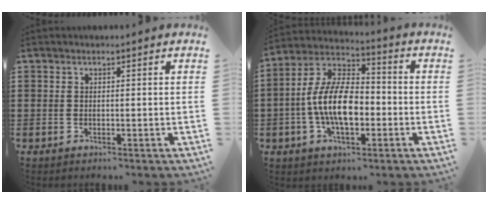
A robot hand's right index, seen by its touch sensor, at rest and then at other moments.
{"total": 11.9, "force": [-2.5, 5.7, 10.1], "torque": [-0.228, -0.001, -0.052]}